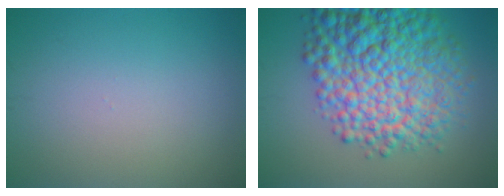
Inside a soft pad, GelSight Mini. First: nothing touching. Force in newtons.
{"total": 12.2, "press": 12.2, "slide": 0.3}